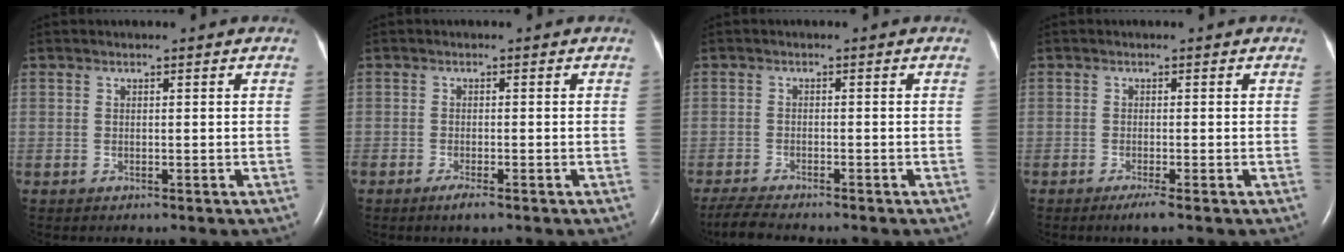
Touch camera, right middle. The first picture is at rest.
{"total": 2.0, "force": [-1.4, 0.2, 1.4], "torque": [-0.033, -0.005, -0.025]}
{"total": 5.2, "force": [-4.6, 0.3, 2.3], "torque": [-0.047, -0.020, -0.079]}
{"total": 1.8, "force": [-1.2, -0.2, 1.3], "torque": [-0.029, -0.005, -0.024]}